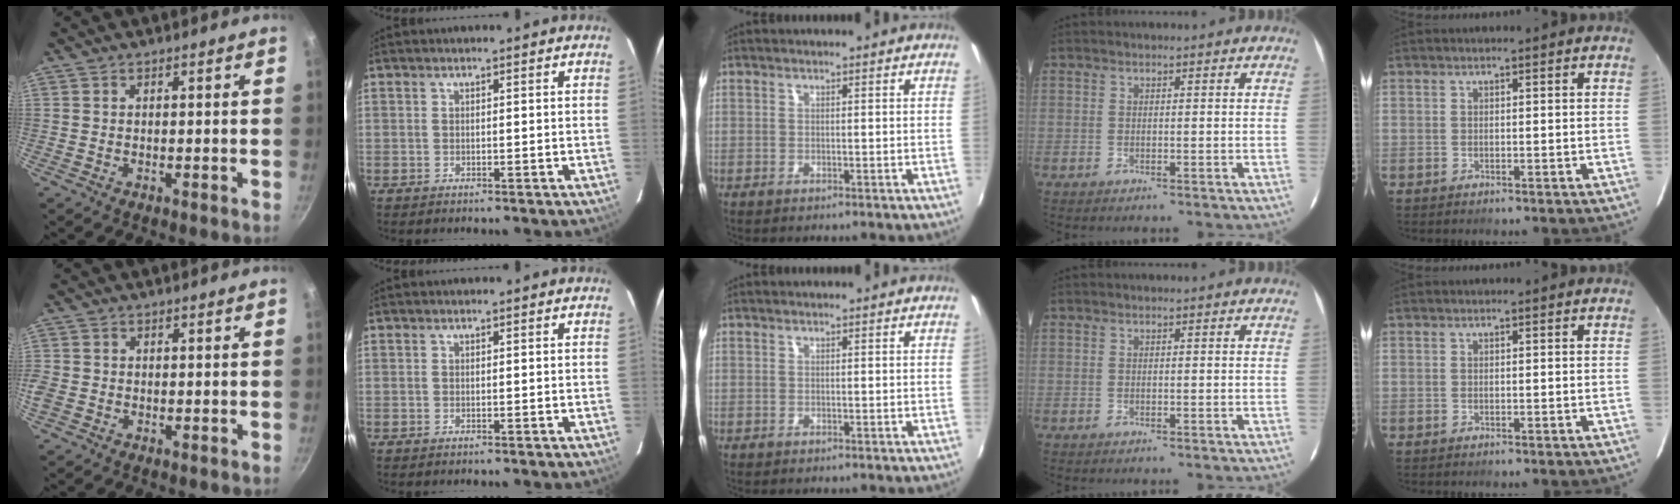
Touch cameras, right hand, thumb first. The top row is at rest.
{"thumb": {"total": 2.7, "force": [-0.9, 2.2, 1.3], "torque": [-0.027, 0.000, -0.020]}}